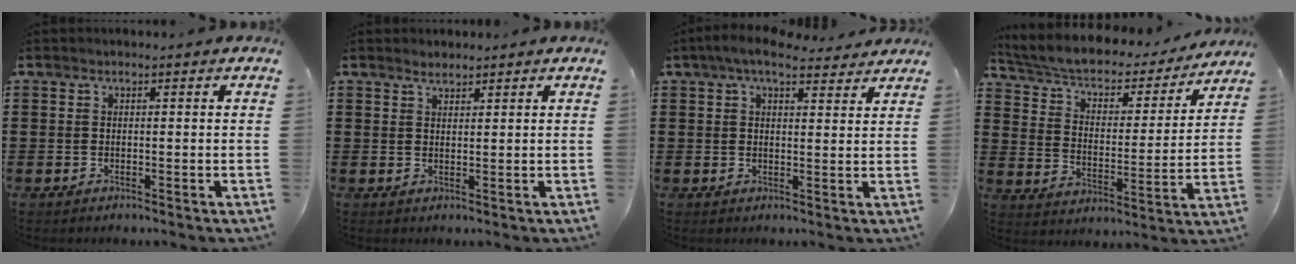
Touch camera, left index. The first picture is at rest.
{"total": 1.5, "force": [1.4, 0.2, 0.3], "torque": [-0.007, 0.002, 0.027]}
{"total": 5.6, "force": [4.4, 1.3, 3.1], "torque": [-0.070, -0.005, 0.081]}
{"total": 4.5, "force": [3.6, 1.8, 2.1], "torque": [-0.061, -0.026, 0.054]}